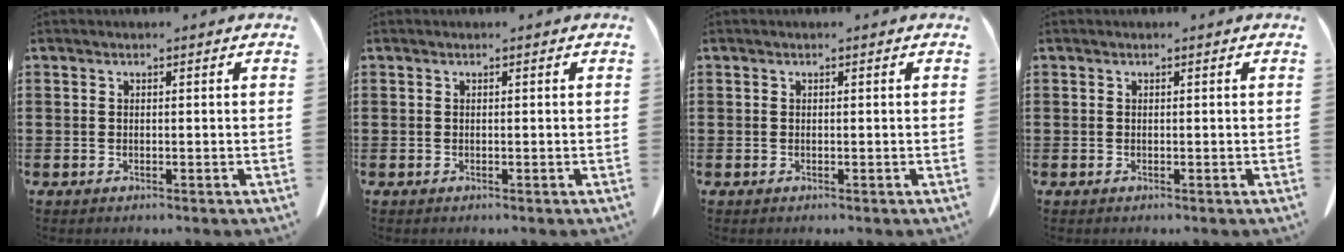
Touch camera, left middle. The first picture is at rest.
{"total": 0.0}
{"total": 0.0}
{"total": 0.0}